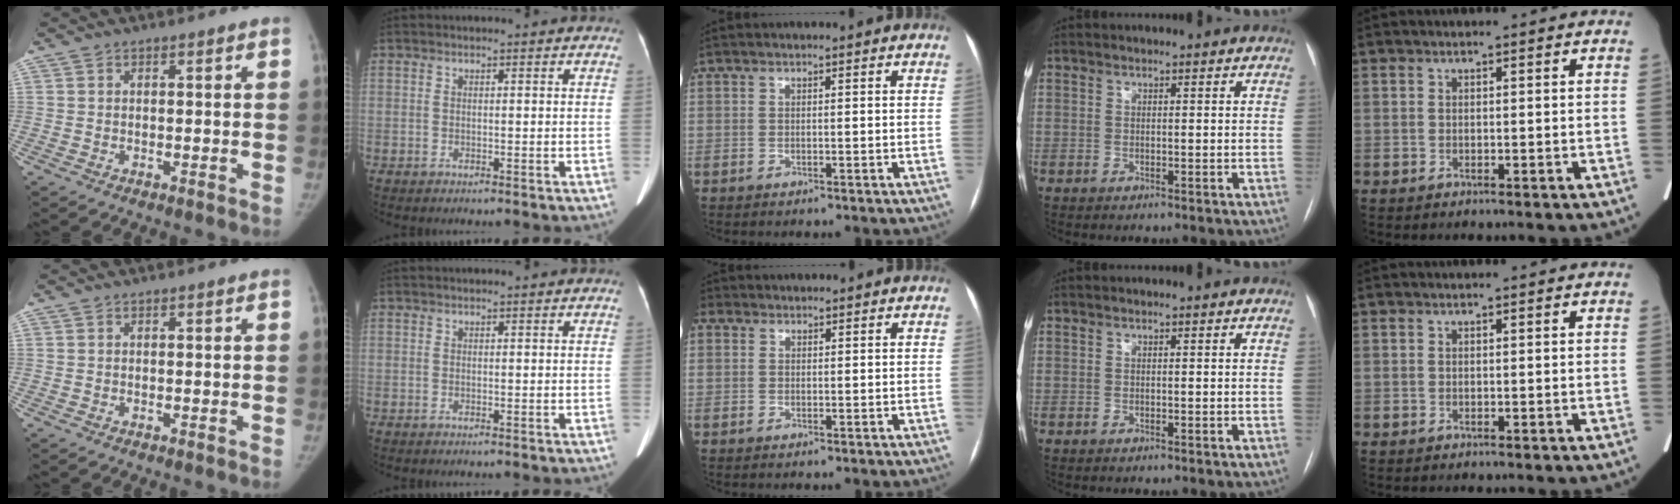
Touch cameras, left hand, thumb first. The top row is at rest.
{"middle": {"total": 1.5, "force": [0.3, 1.4, 0.3], "torque": [-0.017, 0.007, 0.011]}}